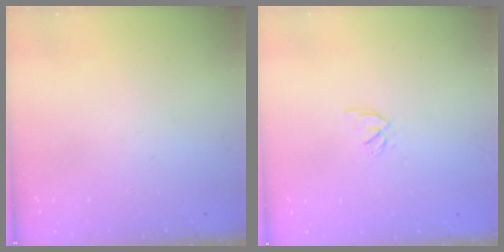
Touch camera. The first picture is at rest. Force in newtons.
{"total": 1.5, "press": 1.4, "slide": 0.5}